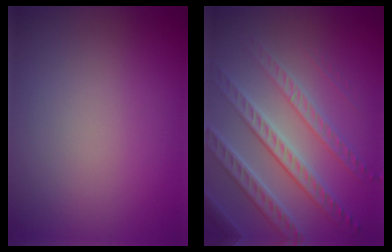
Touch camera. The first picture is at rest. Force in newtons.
{"total": 6.3, "press": 4.7, "slide": 4.2}